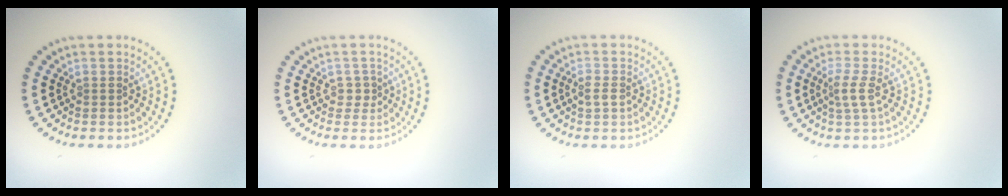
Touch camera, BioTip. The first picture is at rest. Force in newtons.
{"total": 1.2, "press": 1.0, "slide": 0.7}
{"total": 1.2, "press": 1.2, "slide": 0.1}
{"total": 1.8, "press": 1.4, "slide": 1.2}